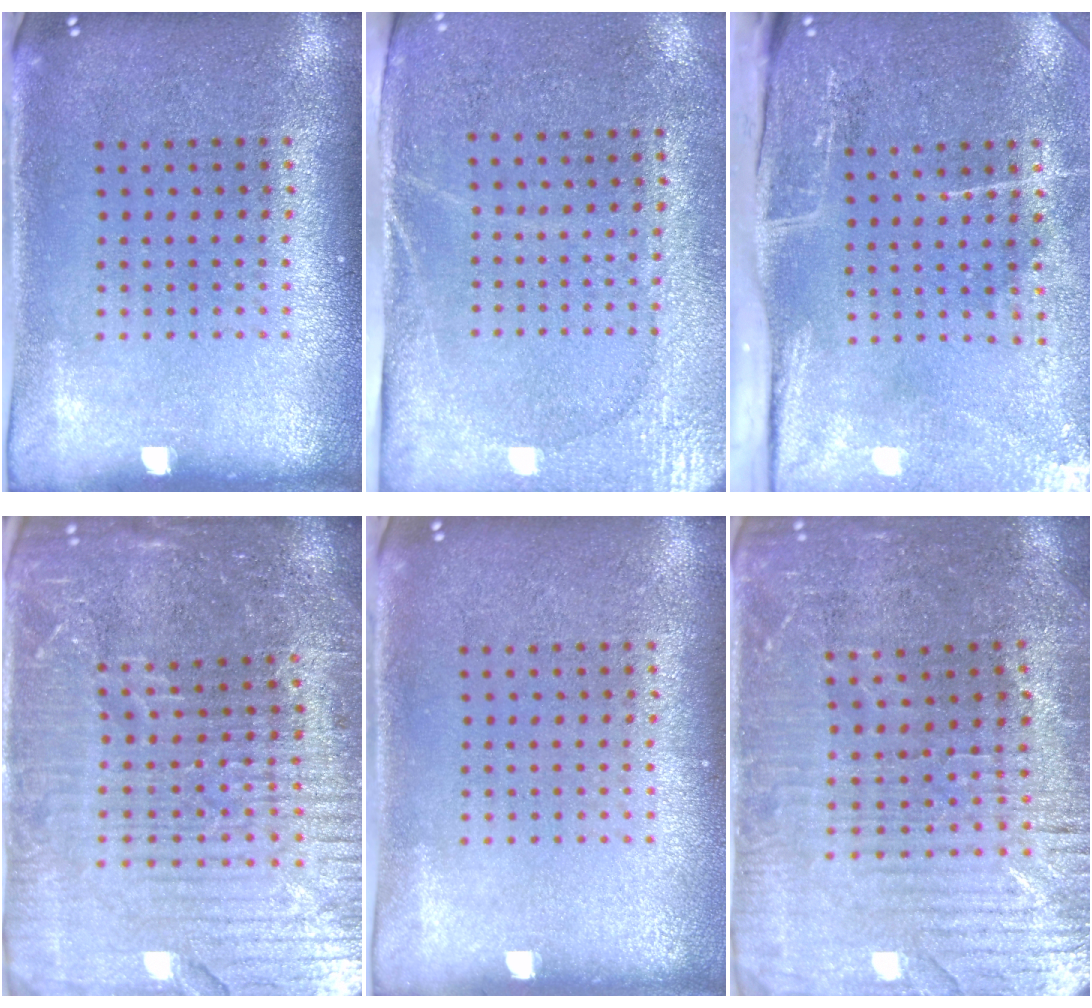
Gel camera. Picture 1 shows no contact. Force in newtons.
{"total": 2.7, "press": 2.3, "slide": 1.4}
{"total": 5.0, "press": 3.9, "slide": 3.1}
{"total": 6.1, "press": 5.4, "slide": 2.8}
{"total": 0.0}
{"total": 3.2, "press": 3.2, "slide": 0.7}